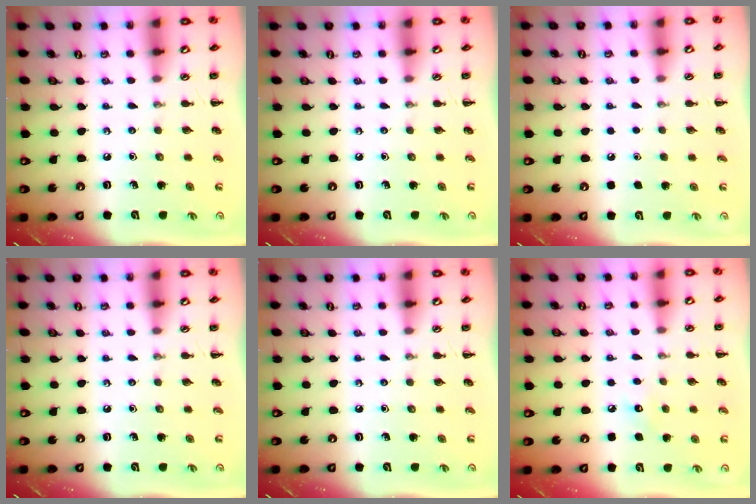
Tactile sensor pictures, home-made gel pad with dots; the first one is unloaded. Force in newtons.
{"total": 0.0}
{"total": 1.7, "press": 1.6, "slide": 0.1}
{"total": 0.0}
{"total": 0.0}
{"total": 5.1, "press": 4.9, "slide": 1.3}